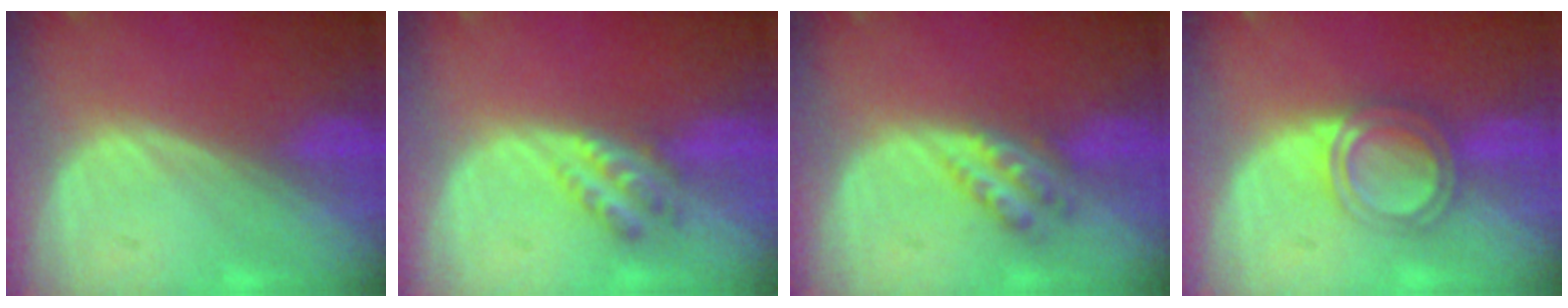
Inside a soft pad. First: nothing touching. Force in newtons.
{"total": 4.5, "press": 3.8, "slide": 2.5}
{"total": 4.5, "press": 4.0, "slide": 2.0}
{"total": 4.9, "press": 4.5, "slide": 2.1}